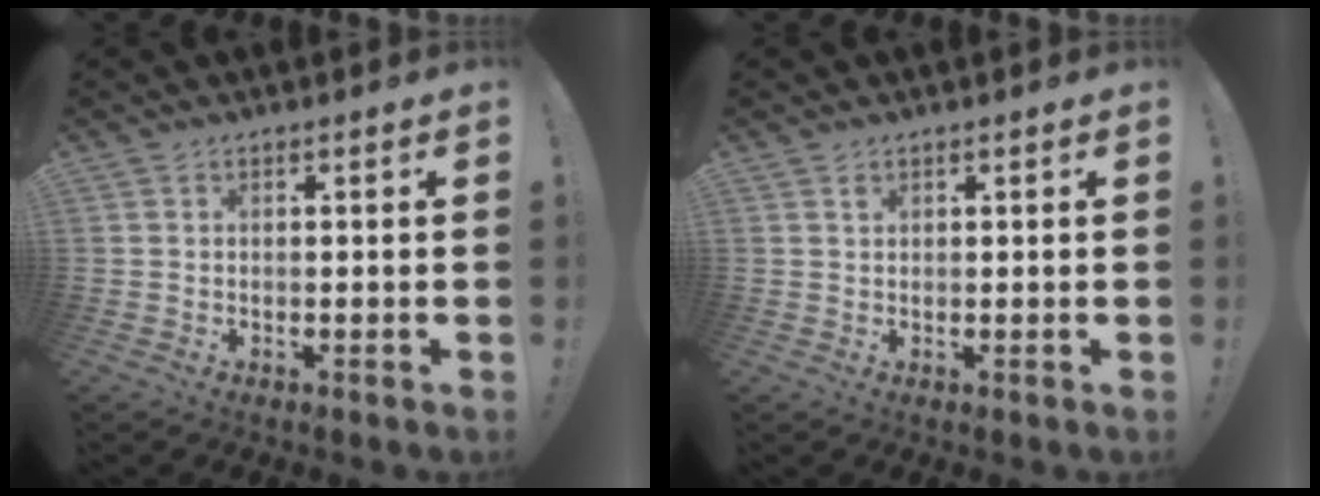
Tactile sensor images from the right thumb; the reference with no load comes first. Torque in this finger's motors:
{"motor_torque": [0.03, 0.27, 0.06, -0.13, 0.00]}